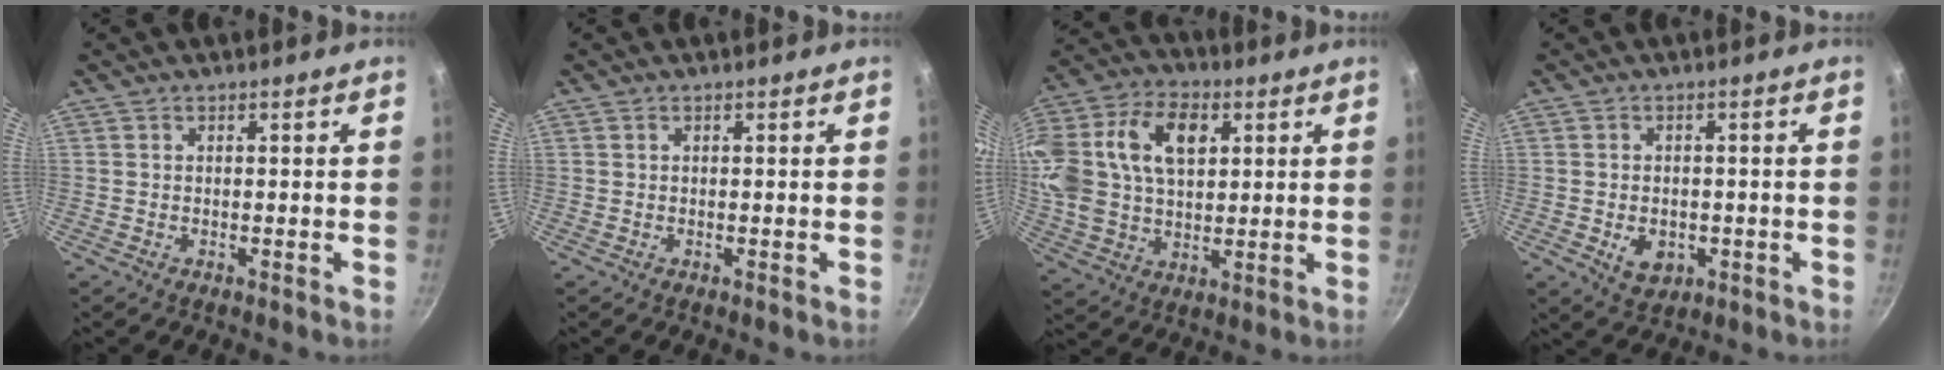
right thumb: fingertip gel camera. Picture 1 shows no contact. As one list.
[{"total": 0.0}, {"total": 25.4, "force": [7.4, 17.2, 17.2], "torque": [-0.383, 0.029, 0.127]}, {"total": 5.5, "force": [-1.4, 4.0, 3.5], "torque": [-0.039, 0.003, -0.011]}]